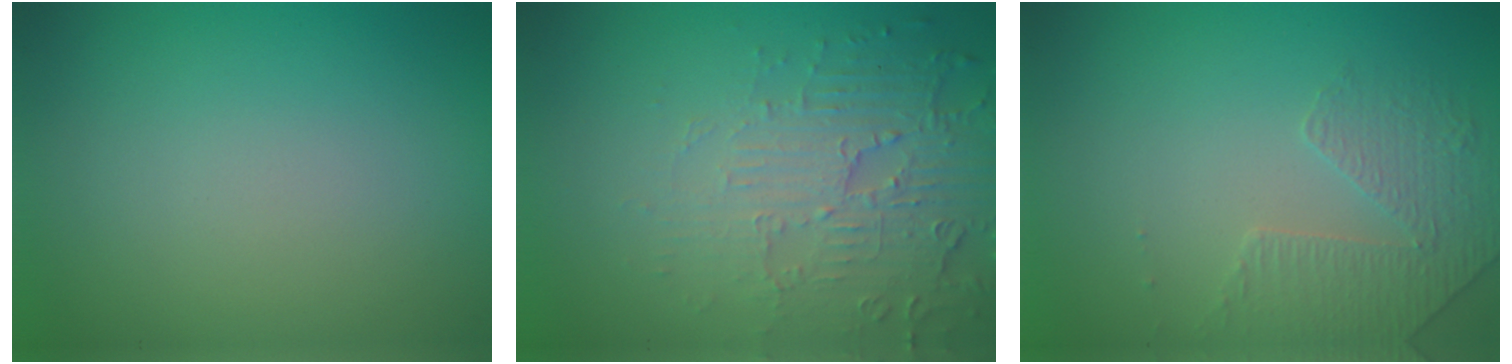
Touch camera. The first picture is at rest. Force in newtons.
{"total": 5.9, "press": 3.8, "slide": 4.5}
{"total": 1.8, "press": 1.4, "slide": 1.0}